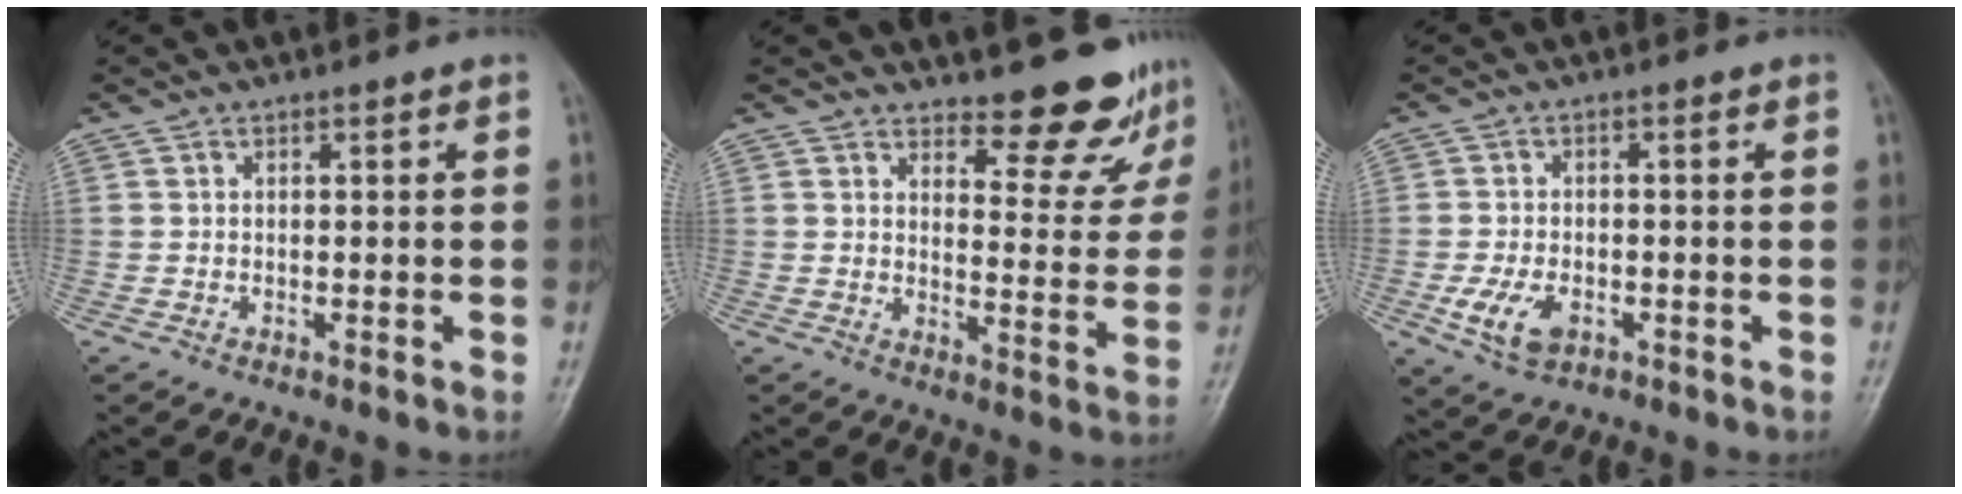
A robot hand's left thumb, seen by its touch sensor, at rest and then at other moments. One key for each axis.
{"total": 10.5, "fx": 9.8, "fy": 3.0, "fz": 2.5, "tx": 0.000, "ty": -0.095, "tz": 0.115}
{"total": 6.2, "fx": -2.2, "fy": 3.8, "fz": 4.3, "tx": -0.085, "ty": -0.001, "tz": -0.036}